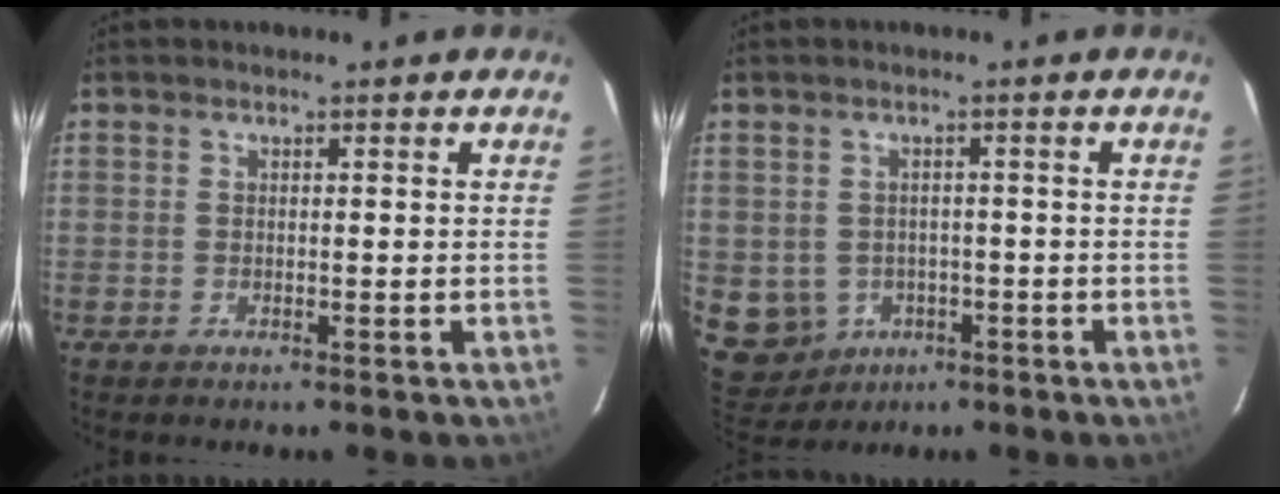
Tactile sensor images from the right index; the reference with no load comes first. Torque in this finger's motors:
{"motor_torque": [-0.08, -0.08, -0.84, -0.21]}